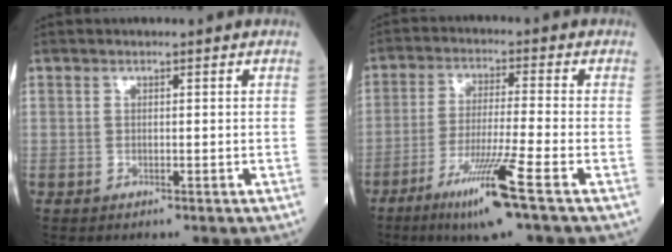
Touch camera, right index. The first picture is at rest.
{"total": 10.4, "force": [-5.6, -1.1, 8.7], "torque": [-0.163, -0.027, -0.104]}